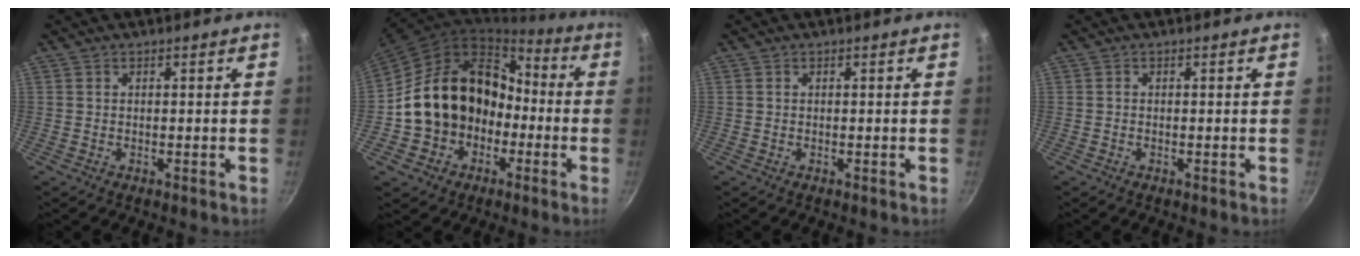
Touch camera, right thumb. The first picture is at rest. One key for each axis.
{"total": 18.8, "fx": -3.4, "fy": 15.5, "fz": 9.9, "tx": -0.147, "ty": 0.074, "tz": -0.041}
{"total": 0.0}
{"total": 0.0}